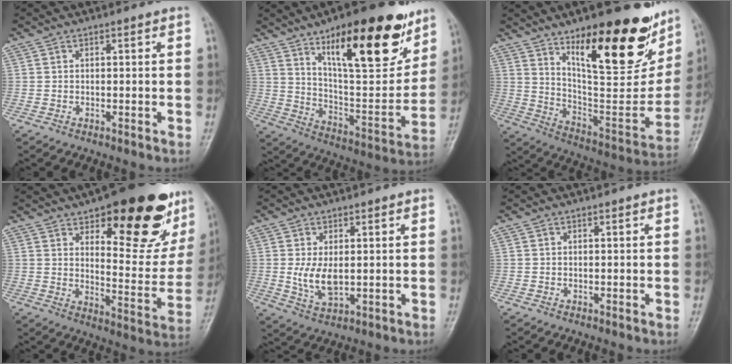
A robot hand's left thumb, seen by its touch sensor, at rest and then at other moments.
{"total": 25.0, "force": [14.4, 8.3, 18.8], "torque": [-0.241, -0.063, 0.234]}
{"total": 28.4, "force": [16.2, 9.6, 21.2], "torque": [-0.262, -0.080, 0.256]}
{"total": 24.6, "force": [14.2, 9.3, 17.8], "torque": [-0.185, -0.060, 0.198]}
{"total": 5.8, "force": [0.4, 3.2, 4.8], "torque": [-0.090, -0.016, 0.015]}
{"total": 0.0}